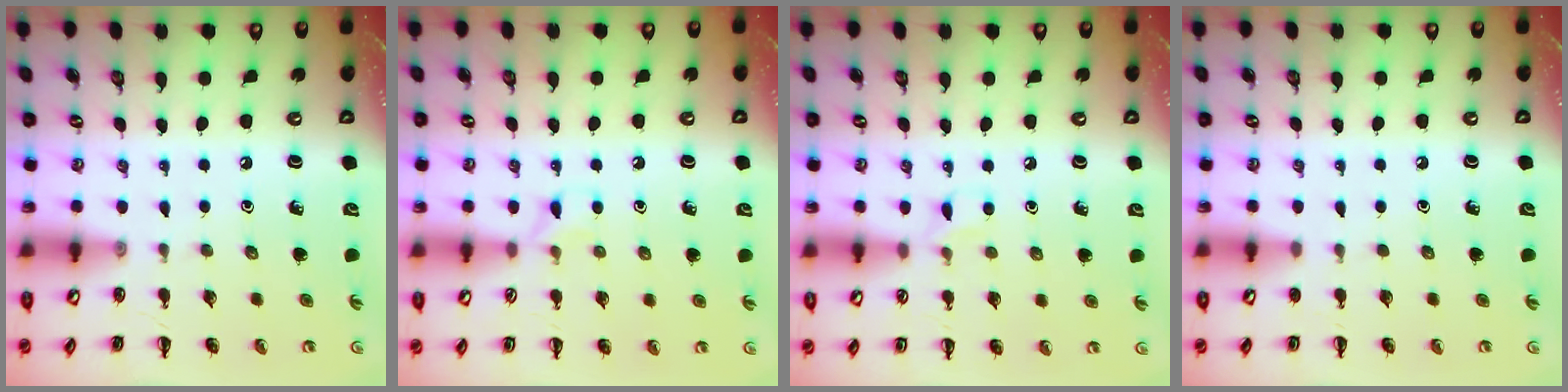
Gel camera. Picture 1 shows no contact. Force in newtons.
{"total": 5.6, "press": 5.3, "slide": 1.8}
{"total": 3.6, "press": 3.4, "slide": 1.2}
{"total": 0.5, "press": 0.5, "slide": 0.1}